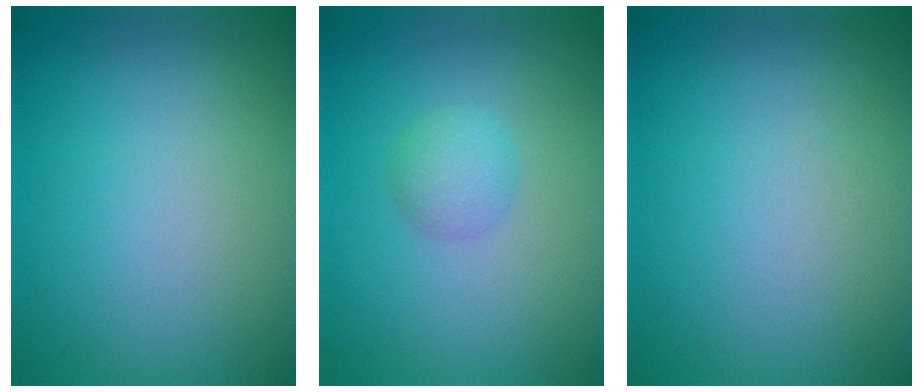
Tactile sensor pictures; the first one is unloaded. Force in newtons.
{"total": 1.8, "press": 1.8, "slide": 0.1}
{"total": 0.0}